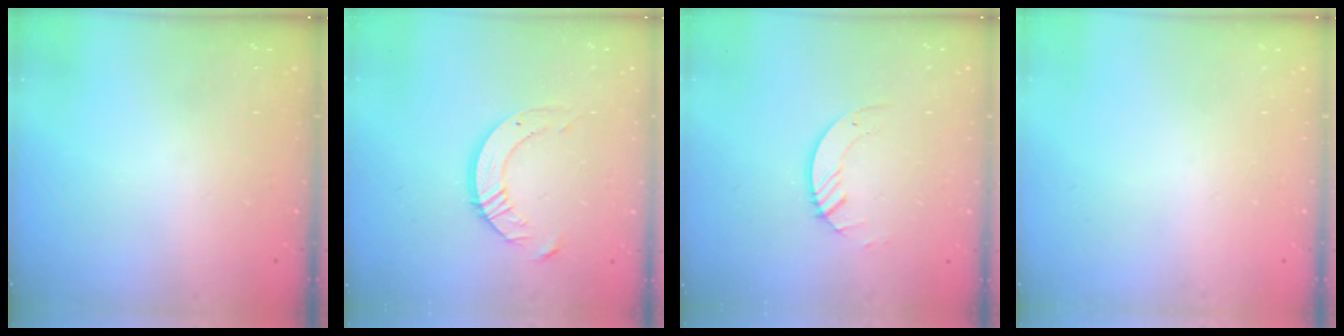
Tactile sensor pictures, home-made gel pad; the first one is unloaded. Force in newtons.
{"total": 9.2, "press": 9.1, "slide": 0.8}
{"total": 2.6, "press": 2.6, "slide": 0.3}
{"total": 0.0}